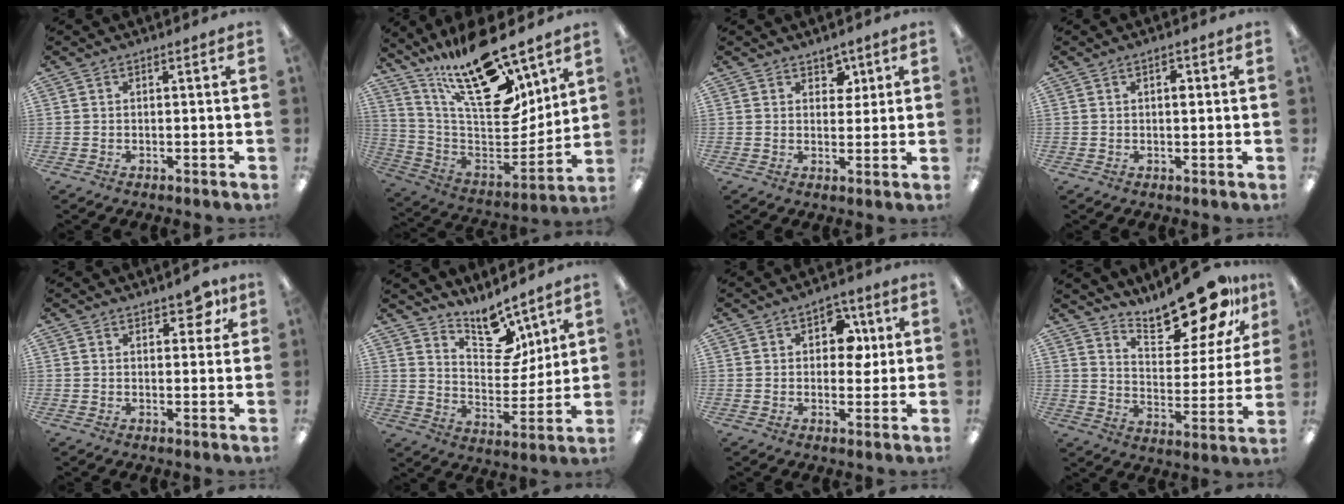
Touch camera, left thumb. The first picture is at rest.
{"total": 24.4, "force": [18.0, 7.9, 14.5], "torque": [-0.242, -0.125, 0.309]}
{"total": 3.9, "force": [2.5, 2.7, 1.1], "torque": [0.001, -0.008, 0.039]}
{"total": 2.1, "force": [0.7, 1.0, 1.7], "torque": [-0.020, 0.000, 0.007]}
{"total": 5.3, "force": [3.3, 2.9, 3.0], "torque": [-0.027, -0.007, 0.053]}
{"total": 12.8, "force": [9.8, 6.1, 5.6], "torque": [-0.071, -0.072, 0.177]}
{"total": 7.7, "force": [2.5, 5.3, 5.0], "torque": [-0.050, -0.005, 0.035]}
{"total": 19.9, "force": [16.7, 6.0, 9.0], "torque": [-0.125, -0.127, 0.283]}